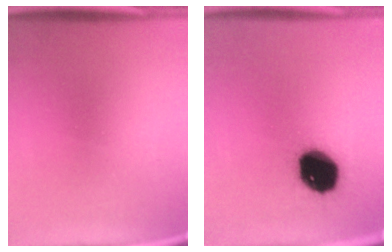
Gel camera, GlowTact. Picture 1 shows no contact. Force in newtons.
{"total": 14.9}